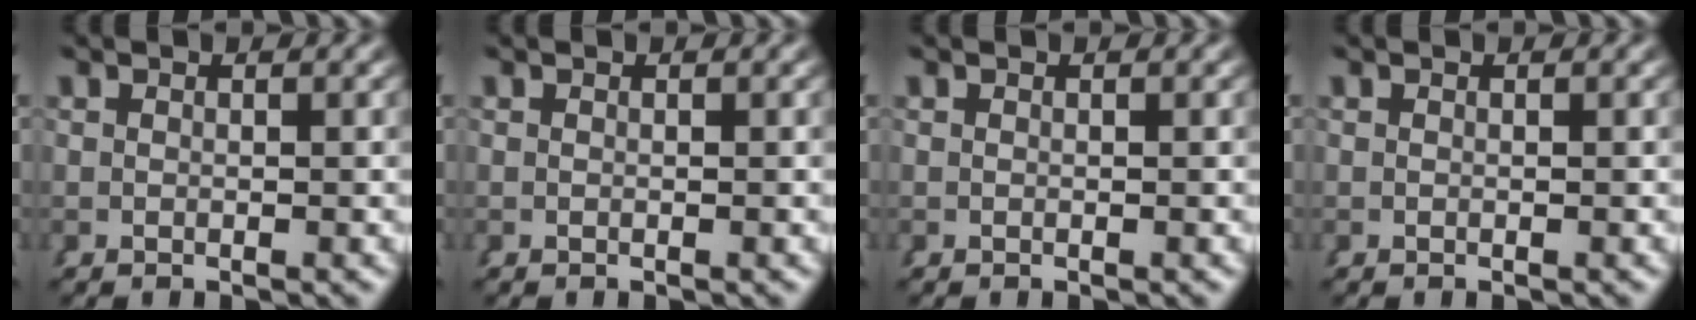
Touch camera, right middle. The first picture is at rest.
{"total": 0.0}
{"total": 0.0}
{"total": 0.0}